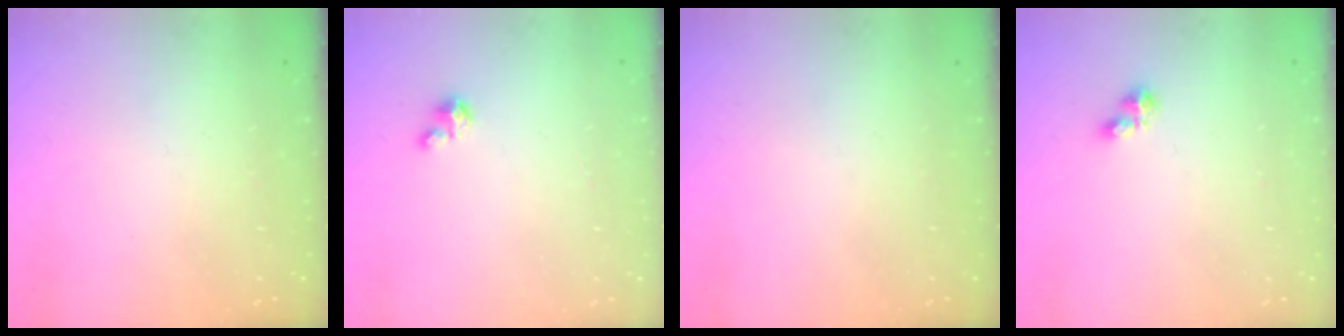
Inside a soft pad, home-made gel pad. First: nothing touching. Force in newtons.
{"total": 2.7, "press": 2.7, "slide": 0.2}
{"total": 0.0}
{"total": 4.0, "press": 3.9, "slide": 0.6}